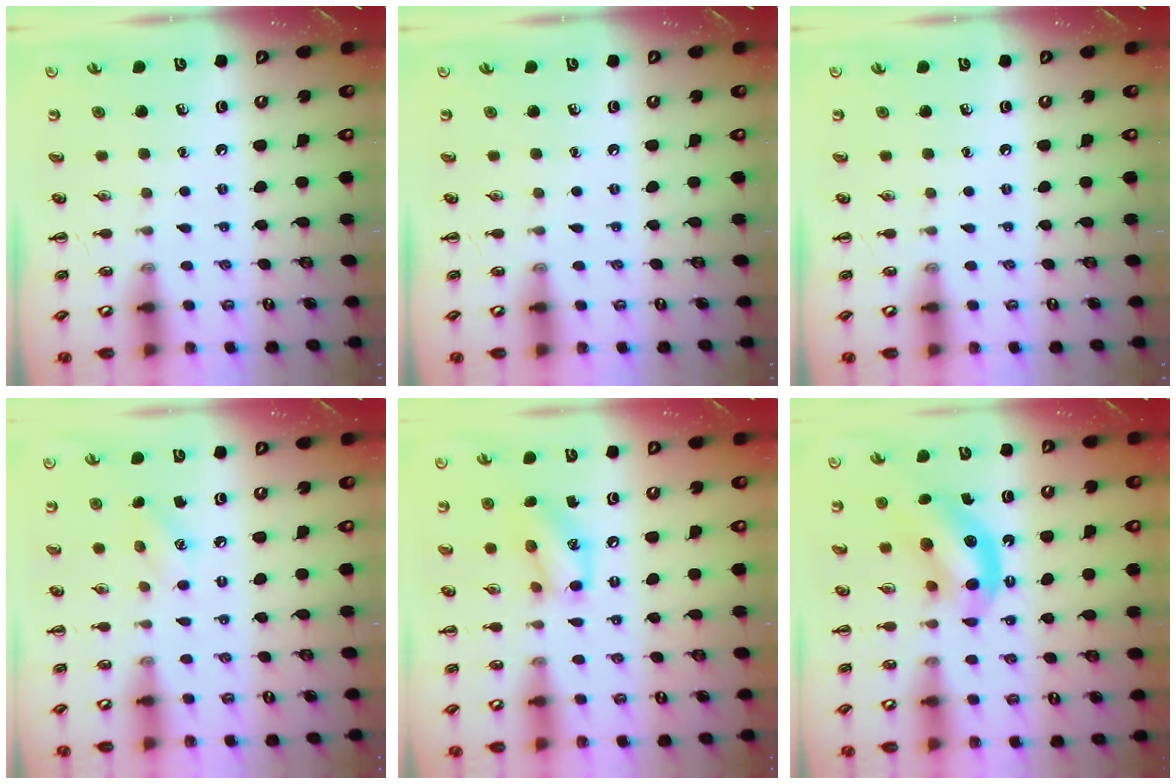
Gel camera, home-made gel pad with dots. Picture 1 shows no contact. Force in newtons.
{"total": 0.0}
{"total": 0.0}
{"total": 8.2, "press": 8.0, "slide": 1.7}
{"total": 12.0, "press": 11.8, "slide": 2.2}
{"total": 11.4, "press": 11.0, "slide": 2.9}